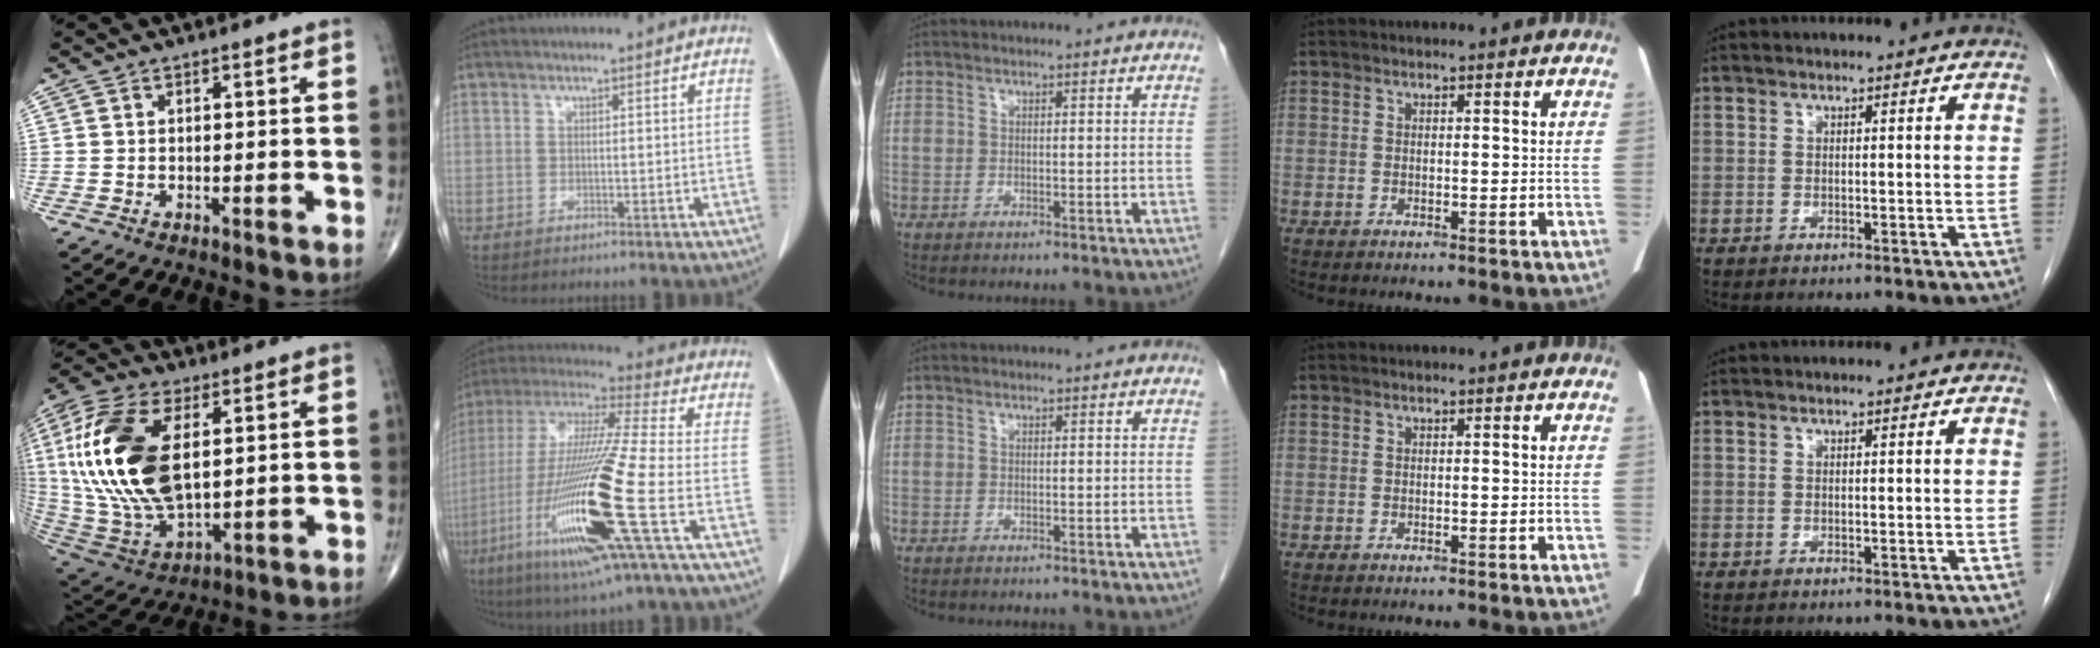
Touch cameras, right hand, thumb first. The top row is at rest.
{"thumb": {"total": 23.7, "force": [3.9, 12.4, 19.8], "torque": [-0.416, -0.019, 0.074]}, "index": {"total": 22.7, "force": [-6.9, 0.4, 21.6], "torque": [-0.450, -0.036, -0.137]}}